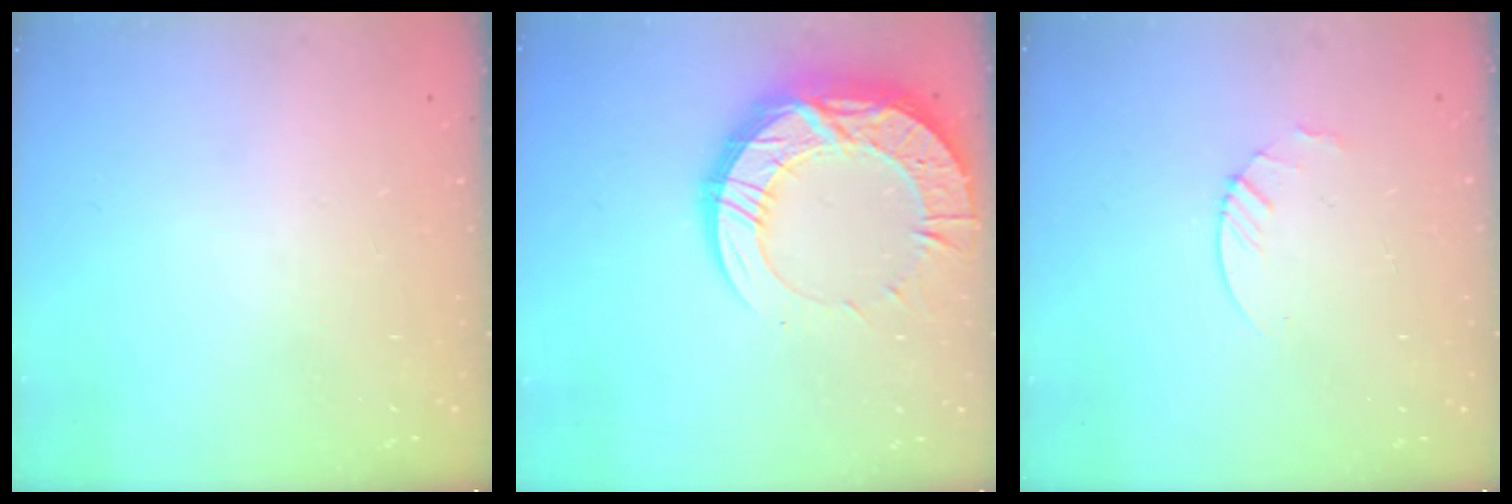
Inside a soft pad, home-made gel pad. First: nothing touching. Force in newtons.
{"total": 20.3, "press": 20.2, "slide": 1.7}
{"total": 3.0, "press": 2.9, "slide": 0.3}